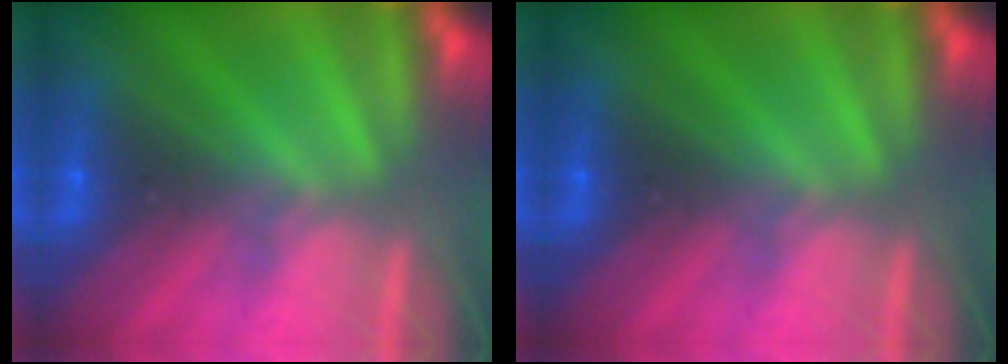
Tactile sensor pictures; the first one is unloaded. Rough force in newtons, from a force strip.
{"total": 0.0}